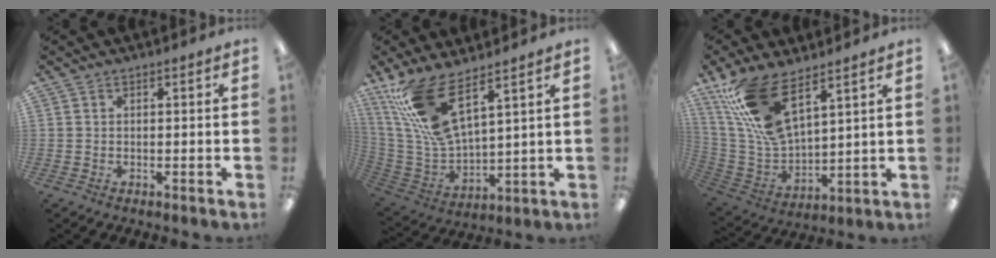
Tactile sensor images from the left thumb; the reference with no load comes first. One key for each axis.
{"total": 15.8, "fx": 10.0, "fy": 5.5, "fz": 10.9, "tx": -0.252, "ty": -0.044, "tz": 0.182}
{"total": 18.3, "fx": 11.1, "fy": 8.1, "fz": 12.1, "tx": -0.276, "ty": -0.040, "tz": 0.203}